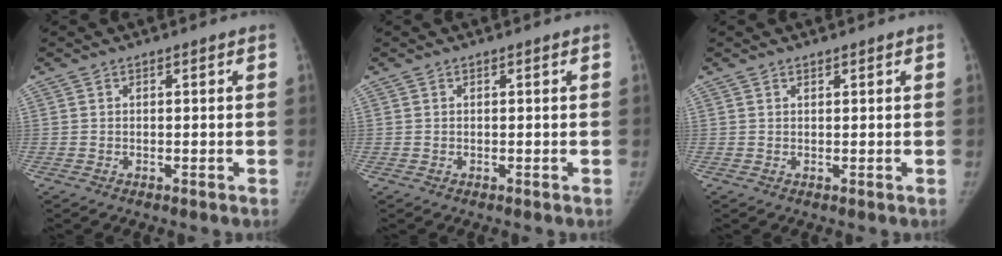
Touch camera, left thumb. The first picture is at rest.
{"total": 0.0}
{"total": 0.6, "force": [0.6, 0.2, 0.2], "torque": [-0.004, -0.004, 0.011]}